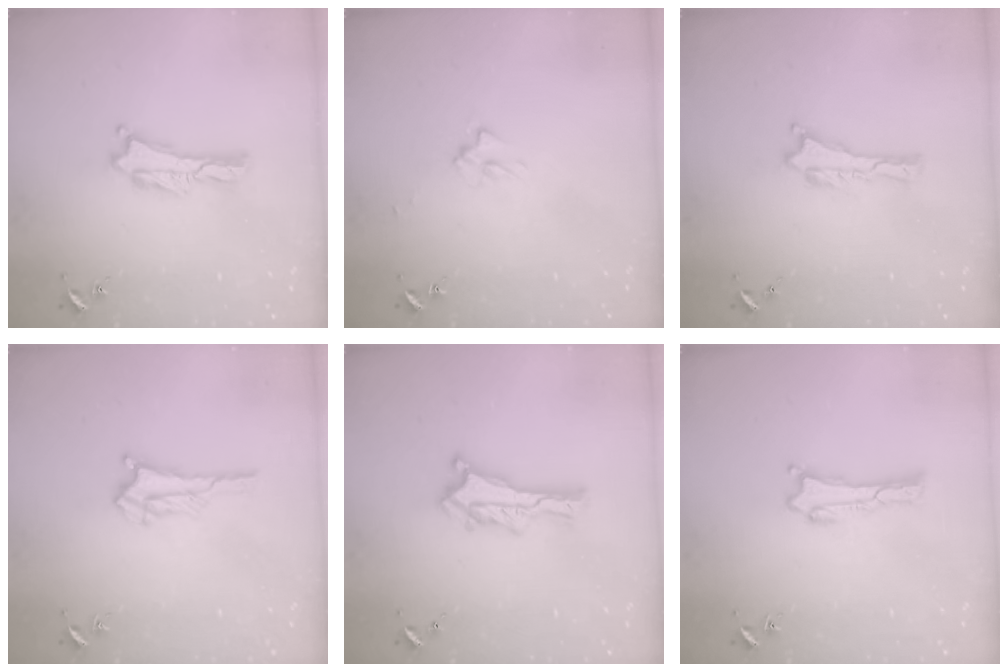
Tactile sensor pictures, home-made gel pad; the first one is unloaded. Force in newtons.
{"total": 2.5, "press": 2.5, "slide": 0.4}
{"total": 0.0}
{"total": 2.3, "press": 2.2, "slide": 0.2}
{"total": 1.2, "press": 1.2, "slide": 0.2}
{"total": 0.0}